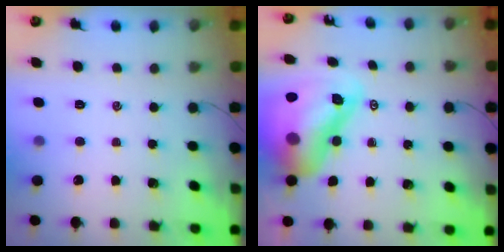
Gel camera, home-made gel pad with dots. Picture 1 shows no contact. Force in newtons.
{"total": 17.0, "press": 16.3, "slide": 5.1}